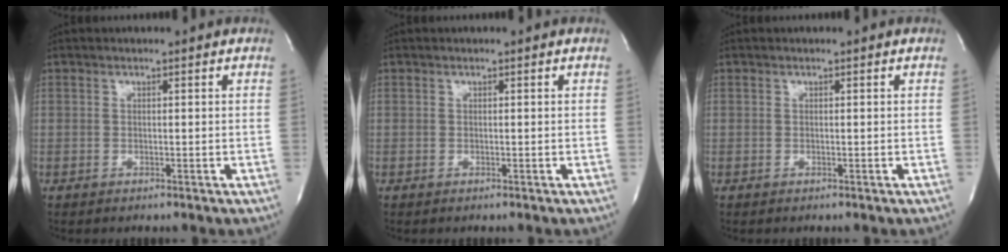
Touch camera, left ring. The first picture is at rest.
{"total": 0.0}
{"total": 0.0}